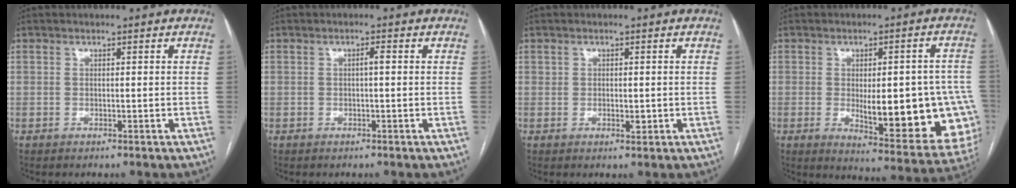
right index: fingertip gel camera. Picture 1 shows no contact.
{"total": 1.1, "force": [0.0, 0.1, 1.1], "torque": [-0.017, 0.003, 0.000]}
{"total": 1.5, "force": [-0.1, 0.9, 1.3], "torque": [-0.018, -0.002, 0.000]}
{"total": 19.5, "force": [-3.1, 5.9, 18.3], "torque": [-0.150, 0.011, -0.014]}